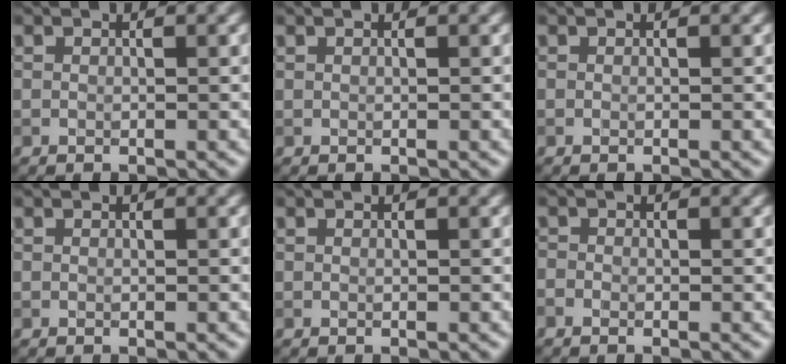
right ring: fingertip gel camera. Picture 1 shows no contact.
{"total": 0.0}
{"total": 0.0}
{"total": 0.0}
{"total": 0.0}
{"total": 0.8, "force": [-0.6, 0.4, 0.3], "torque": [-0.003, -0.002, -0.014]}